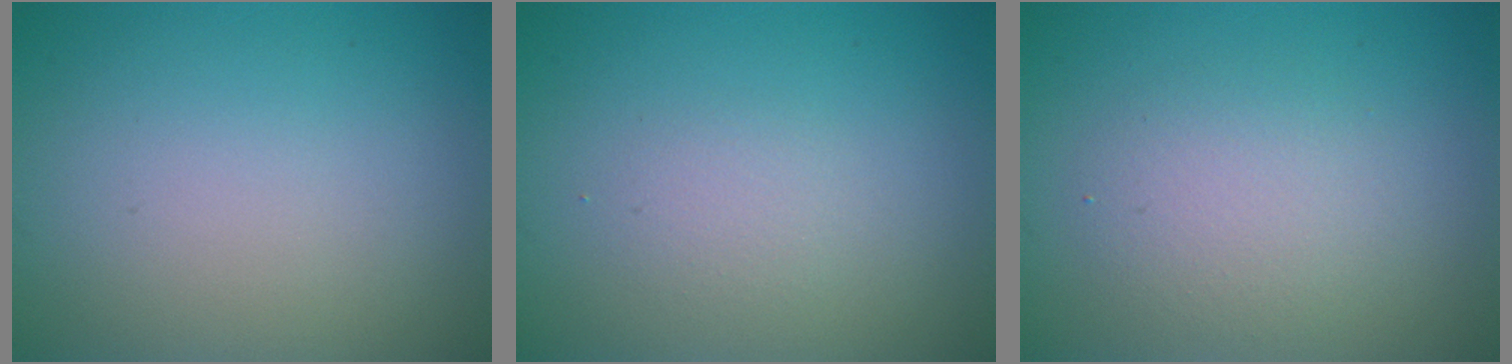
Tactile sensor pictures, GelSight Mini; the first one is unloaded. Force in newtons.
{"total": 1.3, "press": 1.2, "slide": 0.1}
{"total": 3.0, "press": 3.0, "slide": 0.2}